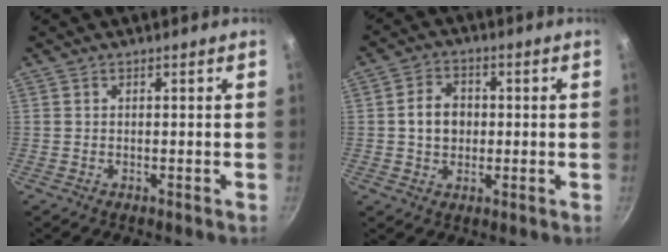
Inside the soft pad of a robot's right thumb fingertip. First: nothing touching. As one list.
[{"total": 6.4, "force": [0.1, 5.2, 3.7], "torque": [-0.041, 0.012, -0.003]}]